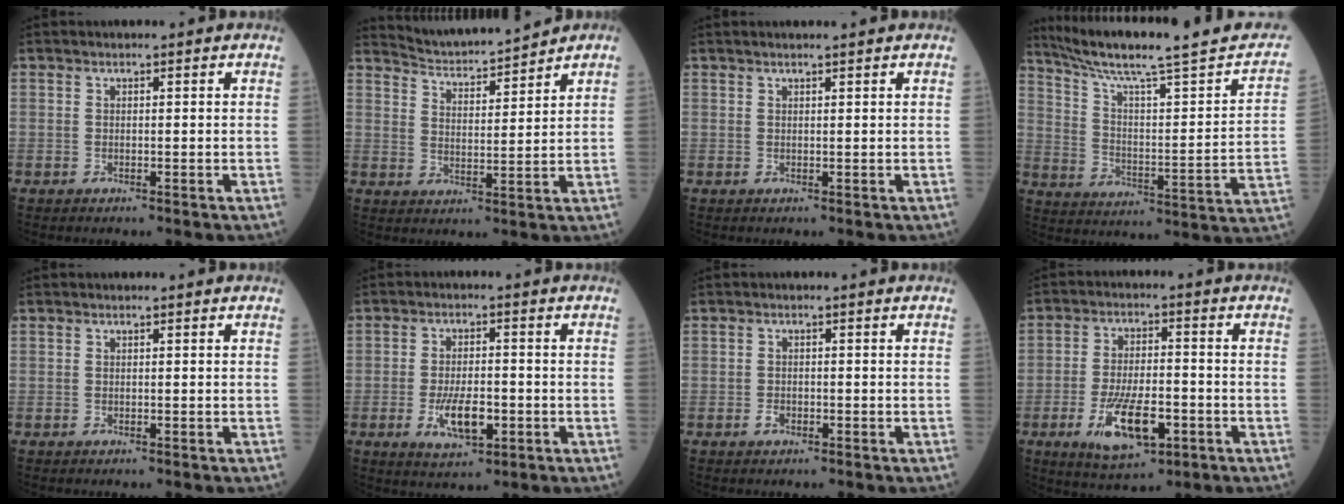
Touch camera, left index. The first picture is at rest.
{"total": 8.3, "force": [8.2, 0.0, 1.5], "torque": [-0.040, 0.011, 0.148]}
{"total": 2.1, "force": [1.8, -0.2, 1.0], "torque": [-0.008, 0.015, 0.029]}
{"total": 21.8, "force": [18.3, 0.9, 11.8], "torque": [-0.179, -0.026, 0.260]}
{"total": 0.0}
{"total": 5.1, "force": [-1.7, 2.2, 4.3], "torque": [-0.085, -0.002, -0.026]}
{"total": 1.2, "force": [-0.7, 0.8, 0.6], "torque": [-0.014, 0.002, -0.010]}
{"total": 10.3, "force": [-4.0, 3.8, 8.7], "torque": [-0.169, -0.012, -0.064]}